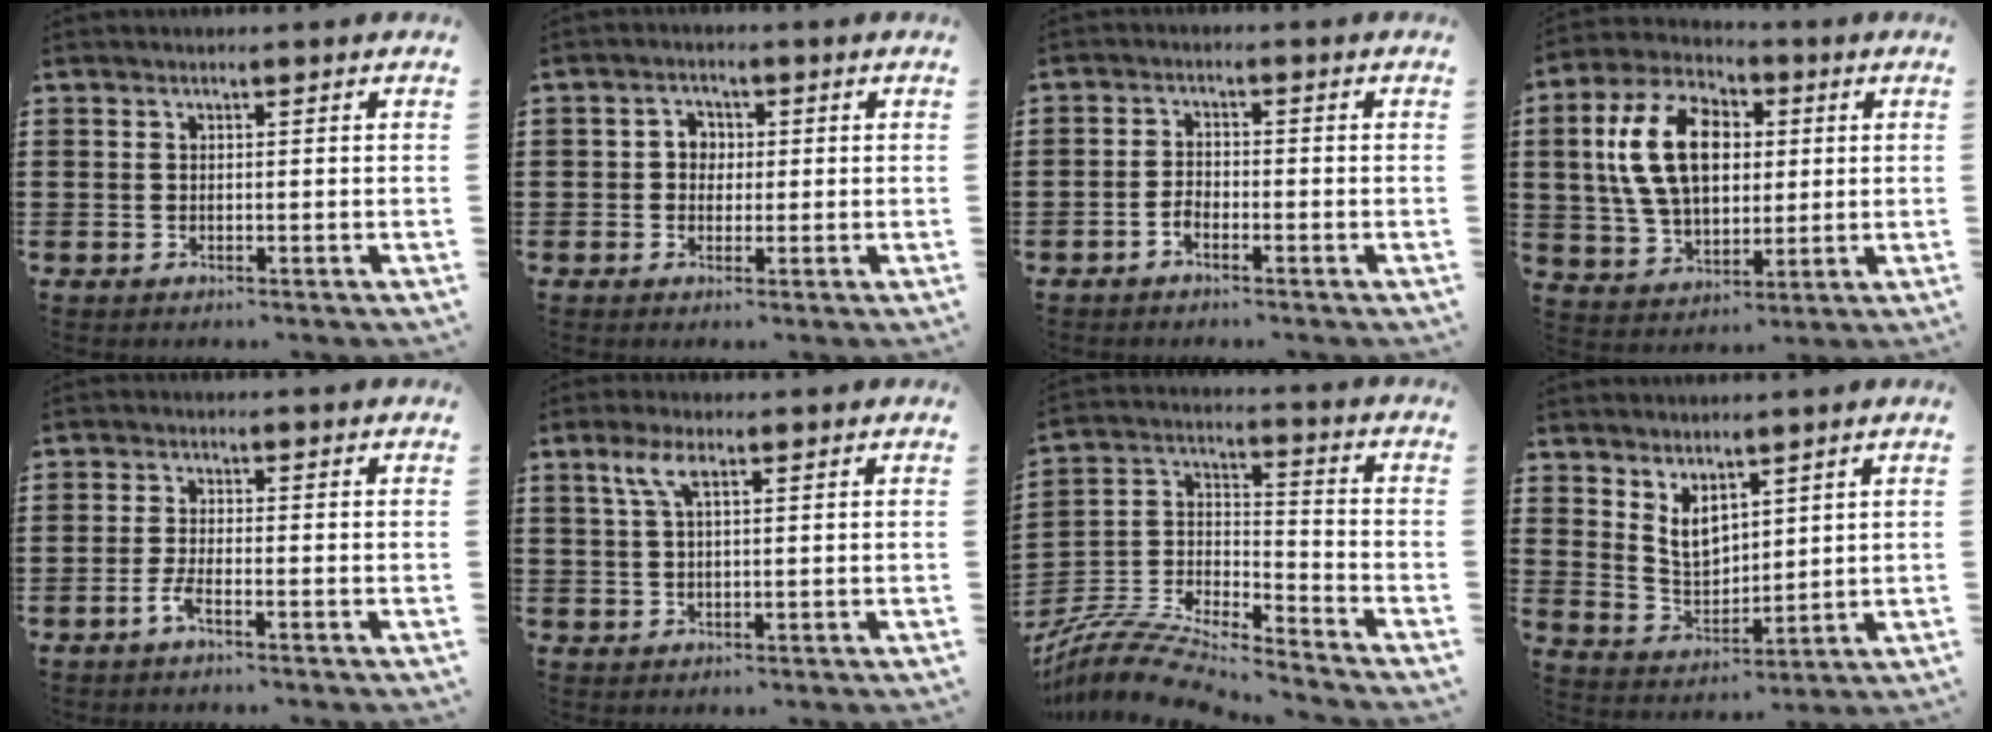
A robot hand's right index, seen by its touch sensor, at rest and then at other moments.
{"total": 2.6, "force": [-0.3, 2.3, 1.2], "torque": [-0.031, 0.011, -0.009]}
{"total": 2.1, "force": [-1.4, 1.0, 1.2], "torque": [-0.026, 0.004, -0.028]}
{"total": 13.7, "force": [2.2, 8.8, 10.2], "torque": [-0.231, 0.017, 0.035]}
{"total": 2.6, "force": [-1.6, 0.4, 2.0], "torque": [-0.050, -0.005, -0.034]}
{"total": 3.8, "force": [1.7, 1.2, 3.2], "torque": [-0.070, 0.008, 0.028]}
{"total": 9.2, "force": [-8.6, 1.3, 2.9], "torque": [-0.063, 0.005, -0.176]}
{"total": 5.2, "force": [3.0, 3.2, 2.8], "torque": [-0.059, -0.002, 0.056]}